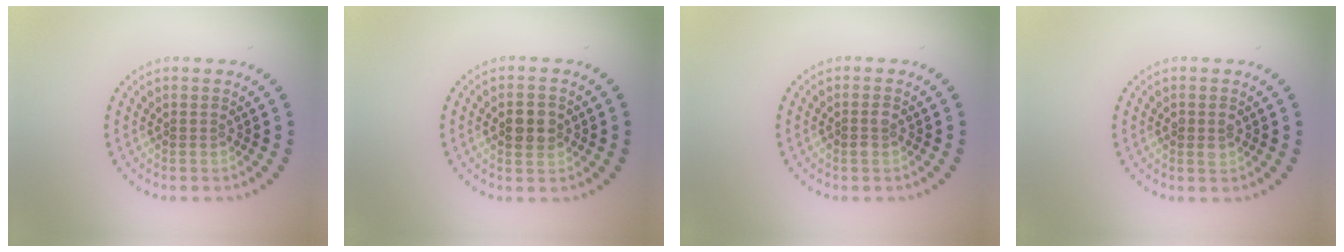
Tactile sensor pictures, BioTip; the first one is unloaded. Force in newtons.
{"total": 2.6, "press": 2.6, "slide": 0.4}
{"total": 0.9, "press": 0.9, "slide": 0.3}
{"total": 1.1, "press": 1.1, "slide": 0.1}